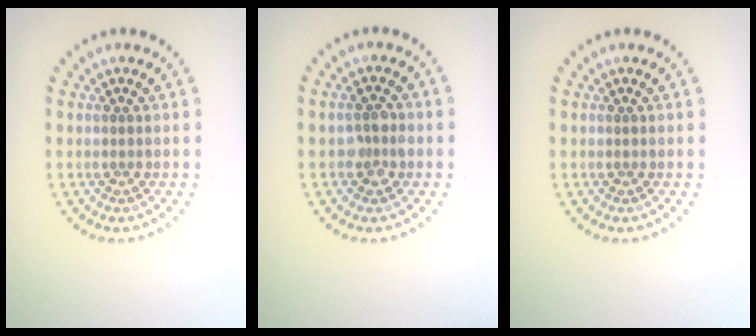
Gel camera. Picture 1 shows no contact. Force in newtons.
{"total": 2.1, "press": 2.0, "slide": 0.2}
{"total": 0.0}